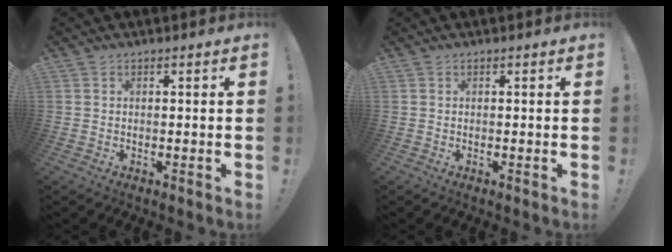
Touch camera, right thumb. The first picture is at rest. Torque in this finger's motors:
{"motor_torque": [-0.01, 0.01, 0.00, 0.00, 0.00]}